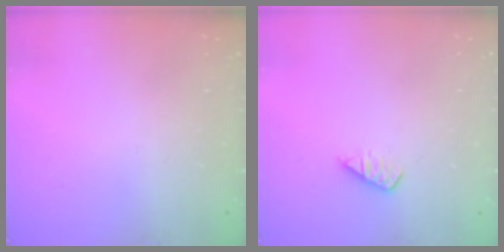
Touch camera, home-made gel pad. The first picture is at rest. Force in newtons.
{"total": 1.6, "press": 1.5, "slide": 0.3}